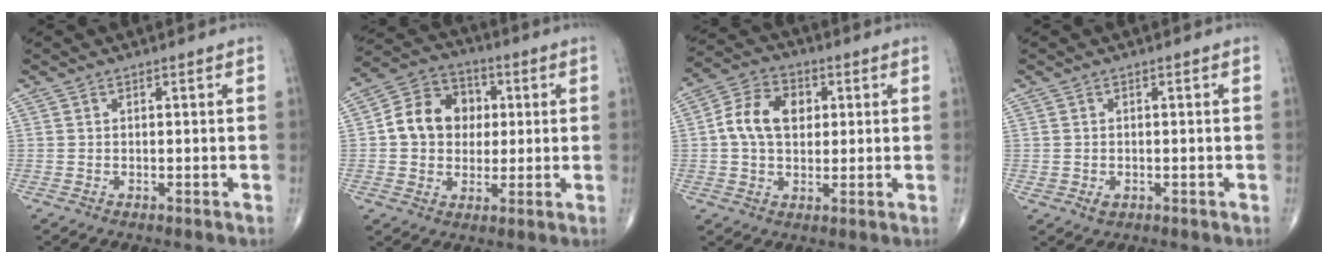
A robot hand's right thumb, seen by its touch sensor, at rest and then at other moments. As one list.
[{"total": 12.0, "force": [1.2, 9.9, 6.6], "torque": [-0.078, 0.020, 0.011]}, {"total": 10.1, "force": [1.4, 7.1, 7.1], "torque": [-0.113, 0.016, 0.017]}, {"total": 1.6, "force": [-0.4, 1.2, 1.0], "torque": [-0.011, 0.000, -0.001]}]